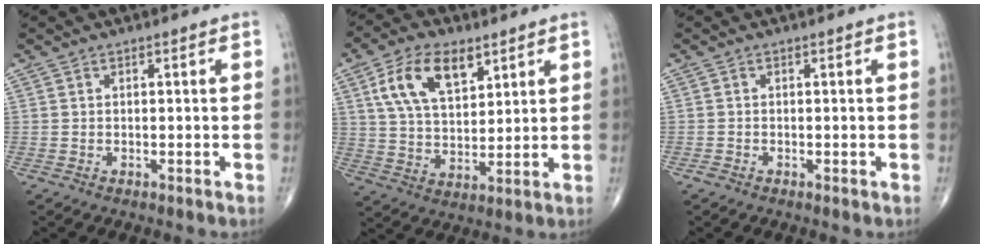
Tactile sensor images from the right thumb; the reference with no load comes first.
{"total": 12.8, "force": [6.0, 7.0, 8.9], "torque": [-0.147, -0.016, 0.116]}
{"total": 0.8, "force": [-0.4, 0.4, 0.5], "torque": [-0.009, -0.002, -0.010]}